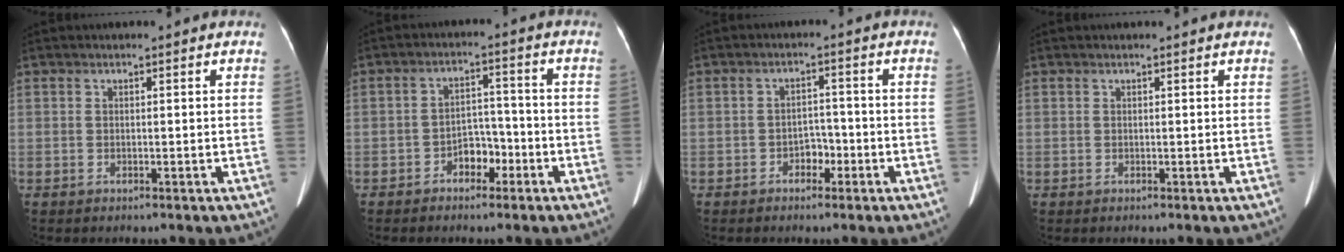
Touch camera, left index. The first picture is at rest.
{"total": 4.5, "force": [-2.7, 2.6, 2.5], "torque": [-0.039, 0.015, -0.046]}
{"total": 2.9, "force": [-1.8, 1.8, 1.5], "torque": [-0.017, 0.006, -0.030]}
{"total": 1.2, "force": [1.1, 0.0, 0.3], "torque": [-0.010, 0.009, 0.013]}